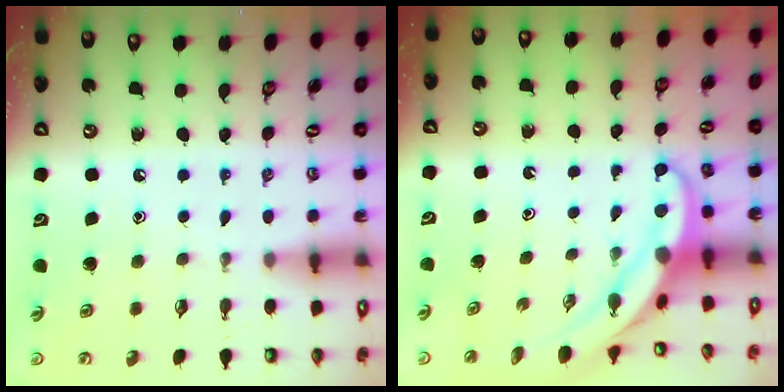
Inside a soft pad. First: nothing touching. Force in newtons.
{"total": 6.1, "press": 6.1, "slide": 0.5}